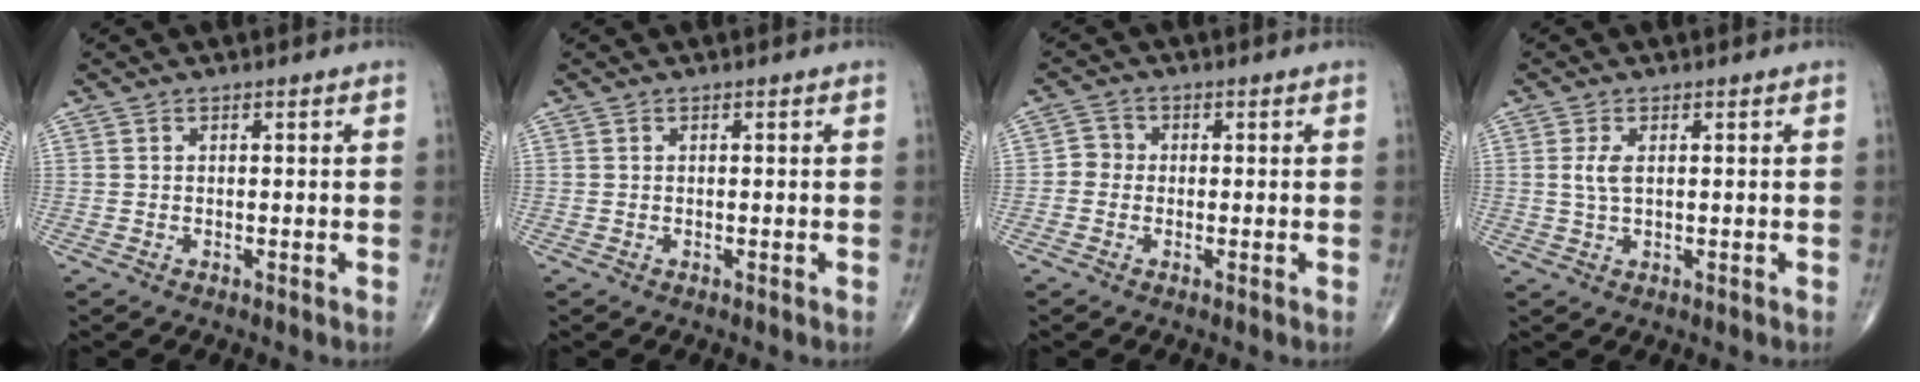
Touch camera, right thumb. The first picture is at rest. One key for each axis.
{"total": 0.0}
{"total": 2.5, "fx": -0.5, "fy": 2.3, "fz": 0.8, "tx": 0.001, "ty": 0.008, "tz": -0.018}
{"total": 2.7, "fx": 0.5, "fy": 1.2, "fz": 2.4, "tx": -0.056, "ty": 0.002, "tz": 0.014}